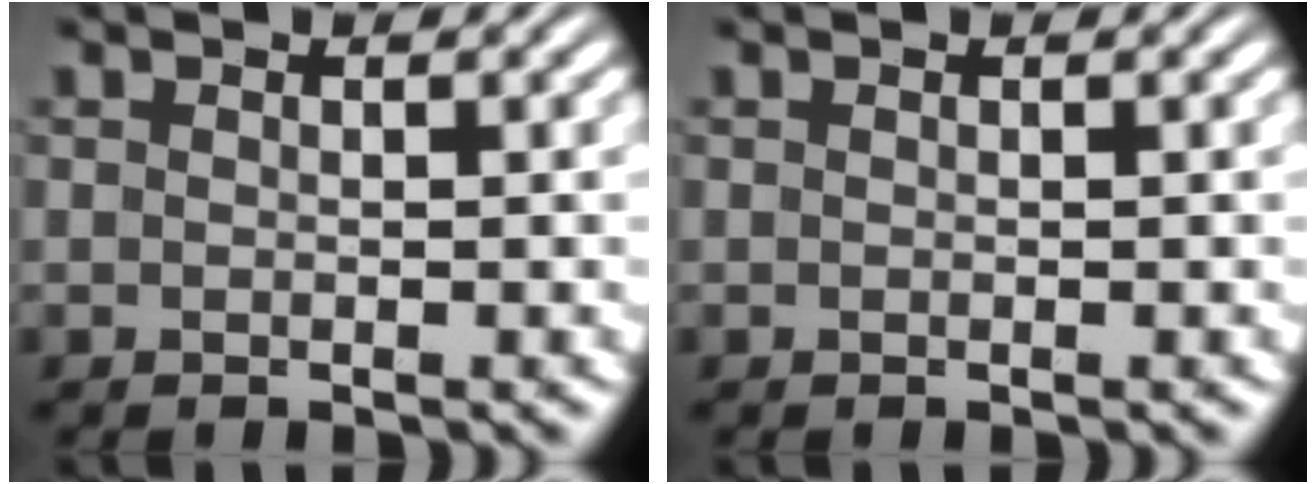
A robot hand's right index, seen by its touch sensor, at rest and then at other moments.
{"total": 0.0}